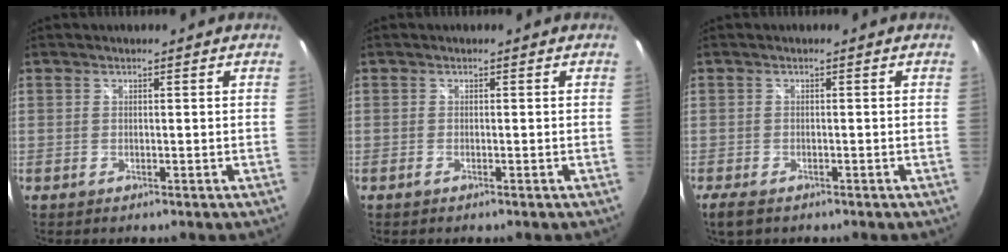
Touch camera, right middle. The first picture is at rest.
{"total": 0.9, "force": [-0.6, -0.1, 0.6], "torque": [-0.011, -0.002, -0.013]}
{"total": 3.7, "force": [-2.6, 1.6, 2.1], "torque": [-0.047, -0.013, -0.044]}